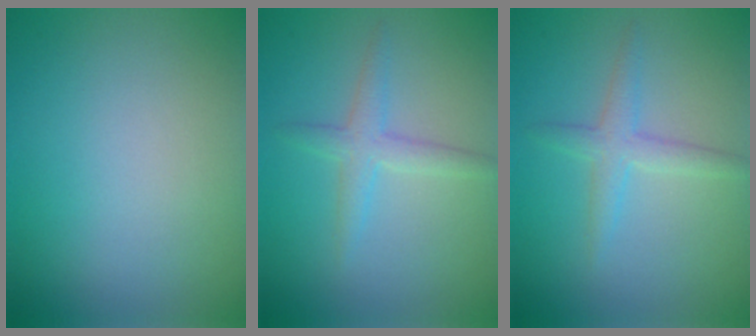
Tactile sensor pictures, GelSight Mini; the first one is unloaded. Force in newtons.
{"total": 2.3, "press": 2.3, "slide": 0.0}
{"total": 2.3, "press": 2.3, "slide": 0.0}